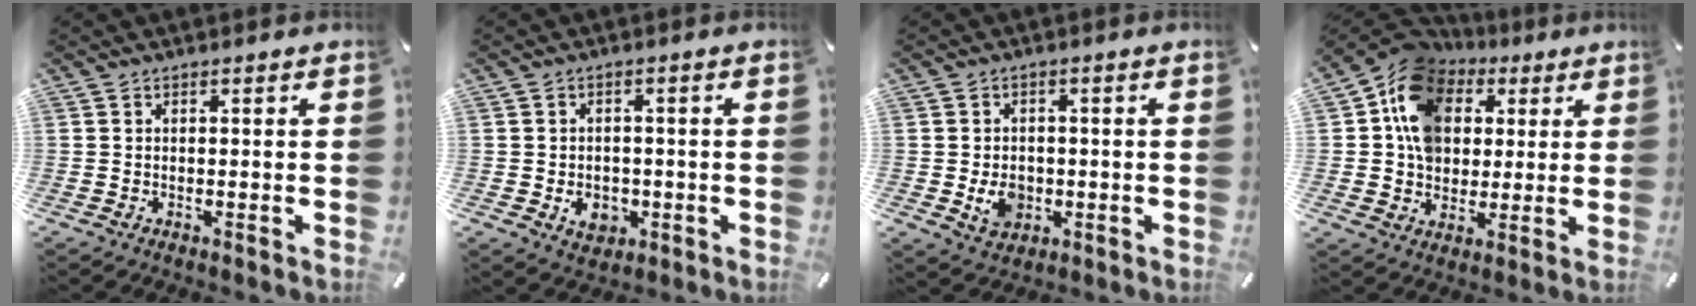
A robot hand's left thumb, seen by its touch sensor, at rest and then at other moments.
{"total": 5.4, "force": [-1.3, 4.4, 2.8], "torque": [-0.037, 0.000, -0.024]}
{"total": 5.8, "force": [-1.1, 4.8, 3.0], "torque": [-0.050, -0.002, -0.020]}
{"total": 14.0, "force": [3.7, 11.8, 6.6], "torque": [-0.136, -0.015, 0.069]}